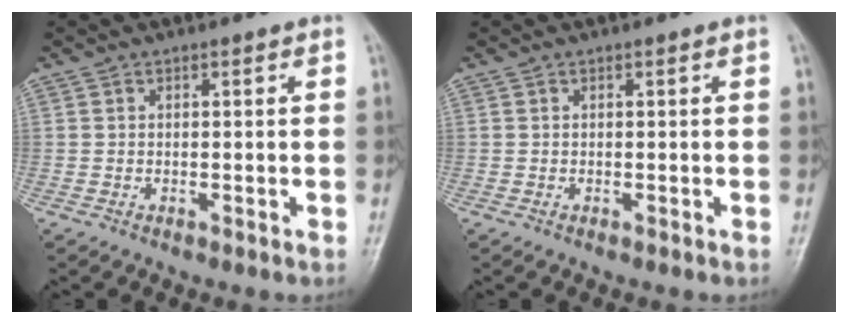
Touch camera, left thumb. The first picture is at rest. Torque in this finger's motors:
{"motor_torque": [-0.01, 0.01, 0.02, -0.05, 0.00]}